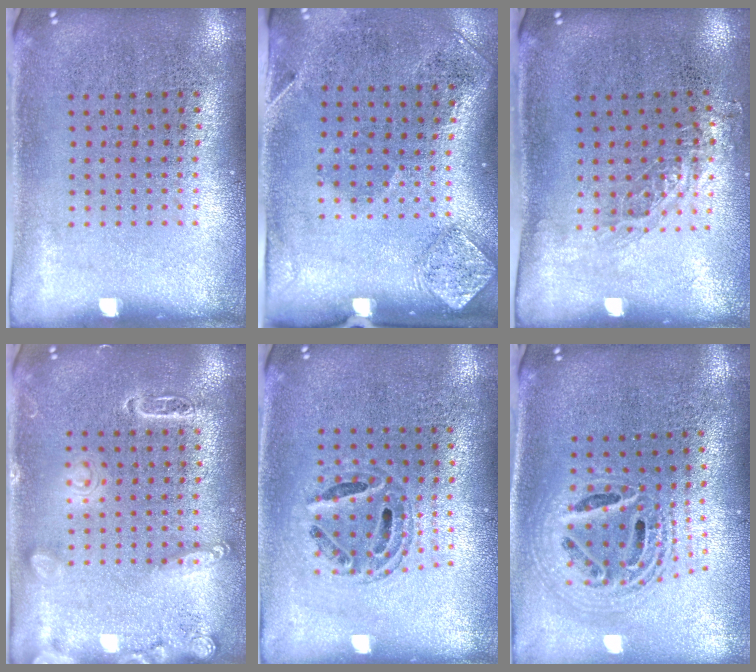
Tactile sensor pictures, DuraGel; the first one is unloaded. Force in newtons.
{"total": 1.9, "press": 1.1, "slide": 1.5}
{"total": 0.8, "press": 0.8, "slide": 0.2}
{"total": 2.7, "press": 2.7, "slide": 0.3}
{"total": 0.7, "press": 0.7, "slide": 0.3}
{"total": 2.2, "press": 1.7, "slide": 1.4}